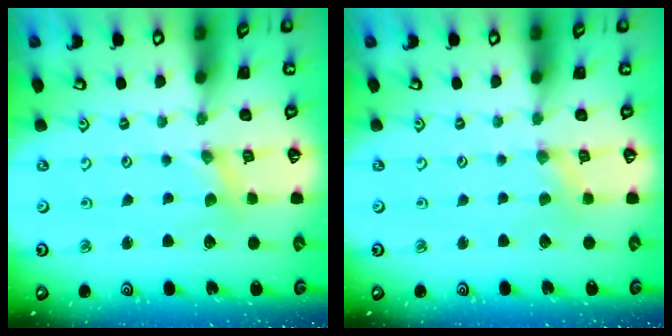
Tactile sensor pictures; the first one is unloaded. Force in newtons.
{"total": 0.6, "press": 0.6, "slide": 0.1}